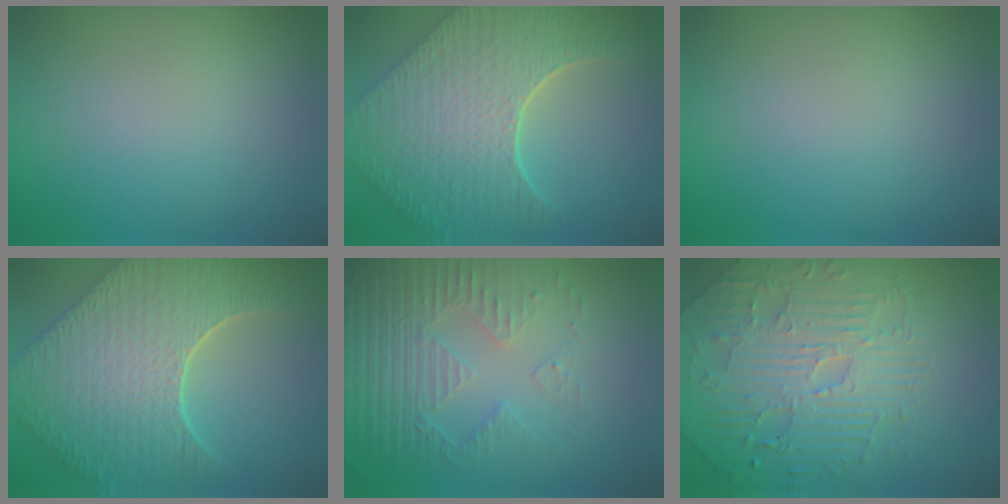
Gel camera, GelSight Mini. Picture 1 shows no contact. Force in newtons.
{"total": 9.6, "press": 7.0, "slide": 6.7}
{"total": 0.0}
{"total": 9.9, "press": 7.1, "slide": 6.8}
{"total": 5.2, "press": 3.4, "slide": 3.9}
{"total": 5.1, "press": 4.9, "slide": 1.5}